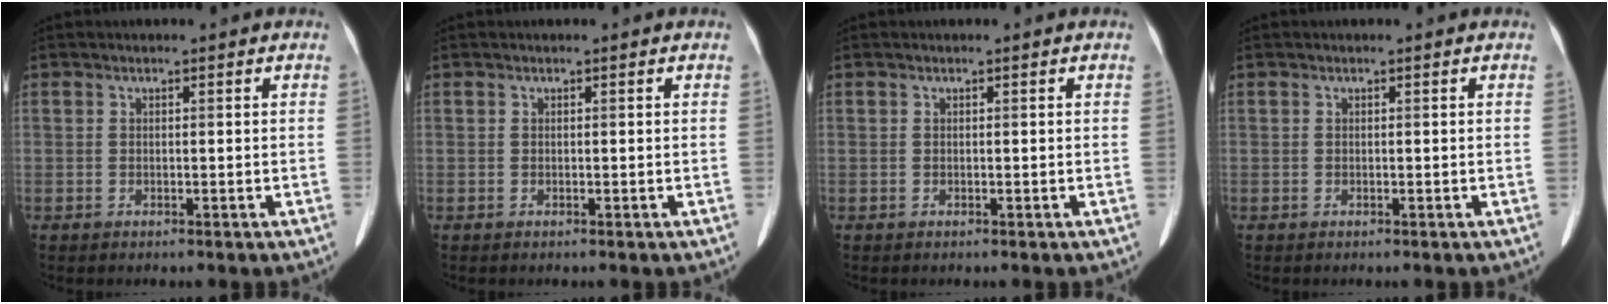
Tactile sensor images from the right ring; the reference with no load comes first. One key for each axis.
{"total": 0.0}
{"total": 0.0}
{"total": 0.0}